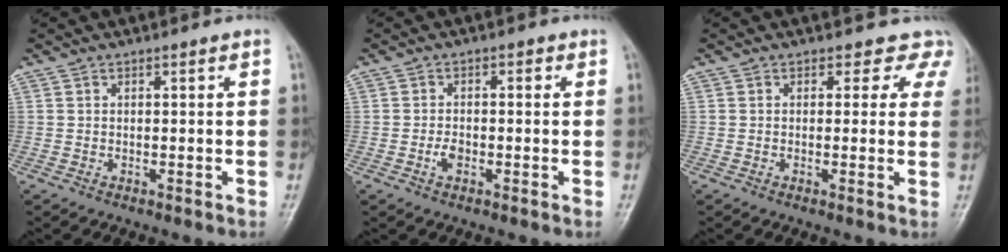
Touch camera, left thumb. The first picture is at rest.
{"total": 2.8, "force": [-0.8, 1.9, 1.9], "torque": [-0.024, 0.007, -0.020]}
{"total": 4.2, "force": [3.2, 2.8, 0.1], "torque": [0.034, -0.014, 0.010]}